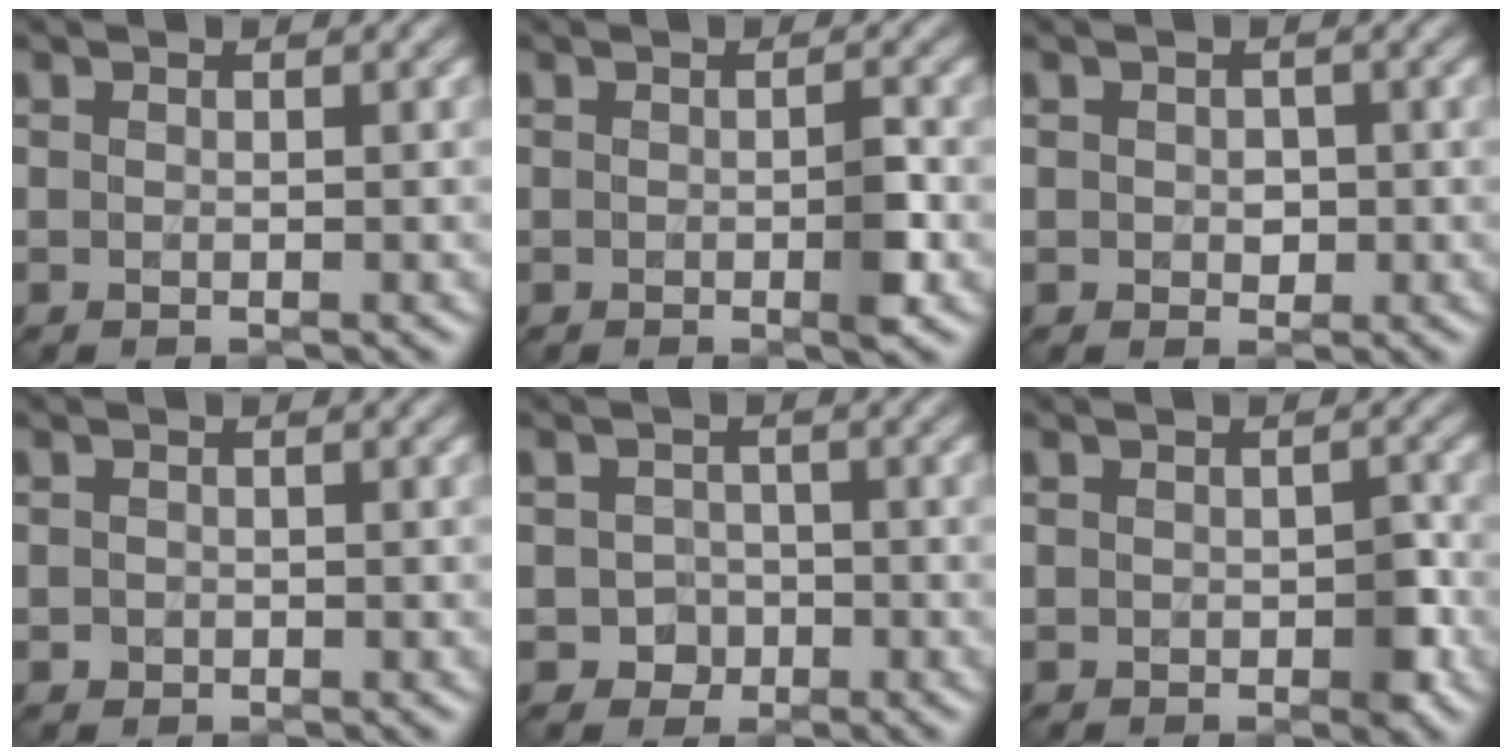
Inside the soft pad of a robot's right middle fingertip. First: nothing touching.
{"total": 1.9, "force": [-0.4, 0.3, 1.8], "torque": [-0.029, -0.003, -0.008]}
{"total": 1.1, "force": [0.0, 0.9, 0.7], "torque": [-0.011, -0.003, 0.000]}
{"total": 0.5, "force": [-0.1, 0.5, 0.1], "torque": [0.003, -0.005, -0.003]}
{"total": 1.9, "force": [-0.6, 1.7, 0.4], "torque": [0.001, -0.001, -0.012]}
{"total": 1.9, "force": [-0.4, 1.1, 1.6], "torque": [-0.019, -0.004, -0.006]}